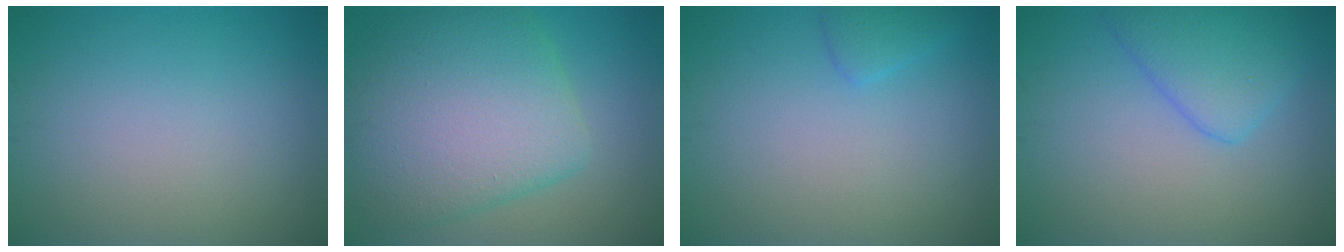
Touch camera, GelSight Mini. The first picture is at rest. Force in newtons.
{"total": 9.8, "press": 9.8, "slide": 0.3}
{"total": 1.4, "press": 1.4, "slide": 0.1}
{"total": 4.1, "press": 4.1, "slide": 0.3}